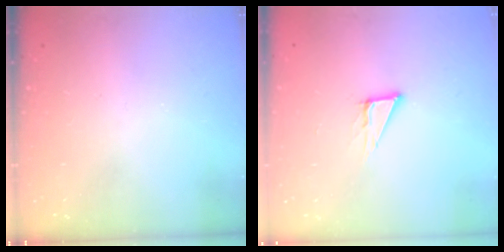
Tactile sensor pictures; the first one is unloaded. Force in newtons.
{"total": 5.1, "press": 5.1, "slide": 0.5}